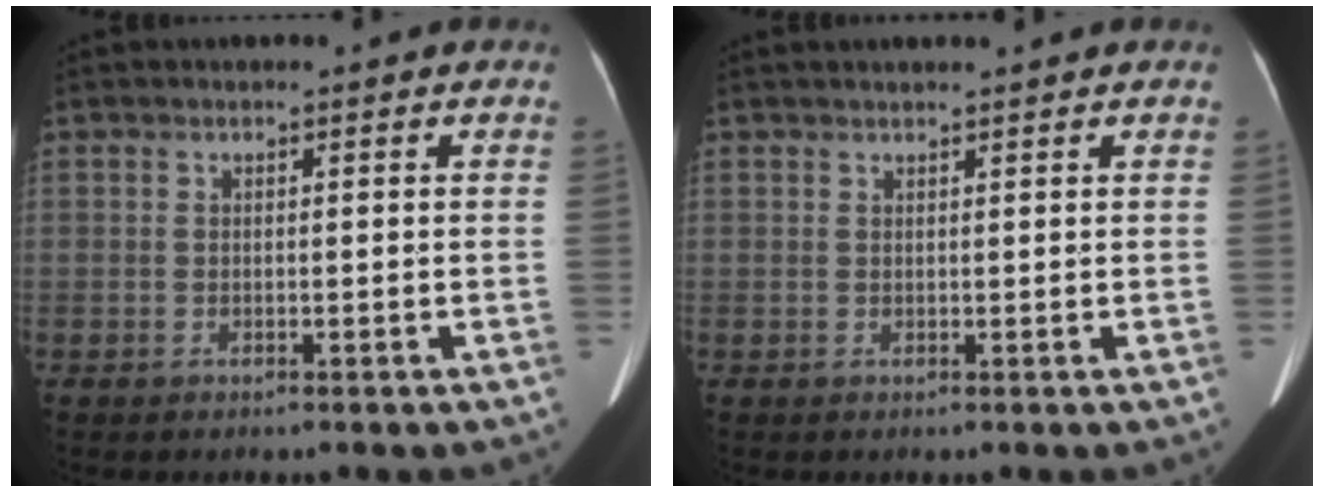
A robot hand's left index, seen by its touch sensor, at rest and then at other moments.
{"total": 2.4, "force": [2.2, 0.1, 1.0], "torque": [-0.008, 0.019, 0.031]}